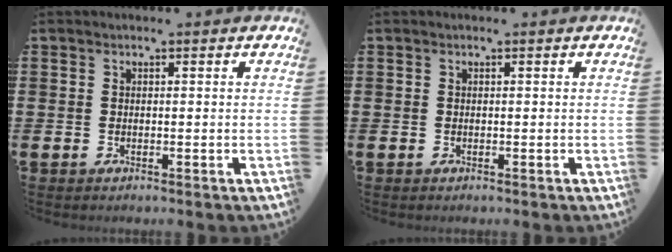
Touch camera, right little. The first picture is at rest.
{"total": 0.0}